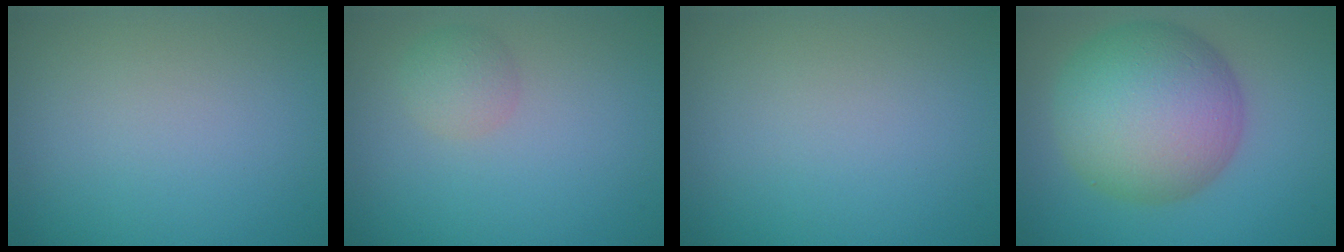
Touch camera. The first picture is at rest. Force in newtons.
{"total": 1.9, "press": 1.9, "slide": 0.1}
{"total": 0.0}
{"total": 11.0, "press": 11.0, "slide": 0.3}